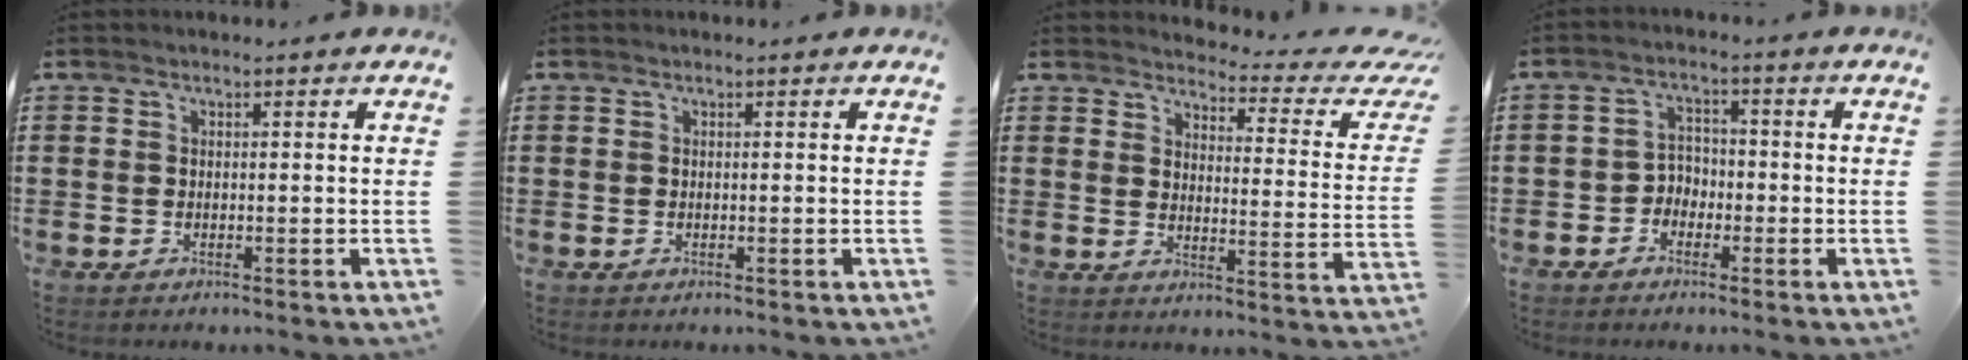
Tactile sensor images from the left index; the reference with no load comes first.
{"total": 0.0}
{"total": 3.3, "force": [2.9, 0.5, 1.6], "torque": [-0.035, -0.032, 0.039]}
{"total": 3.0, "force": [-2.1, 2.1, 0.6], "torque": [-0.021, 0.009, -0.047]}